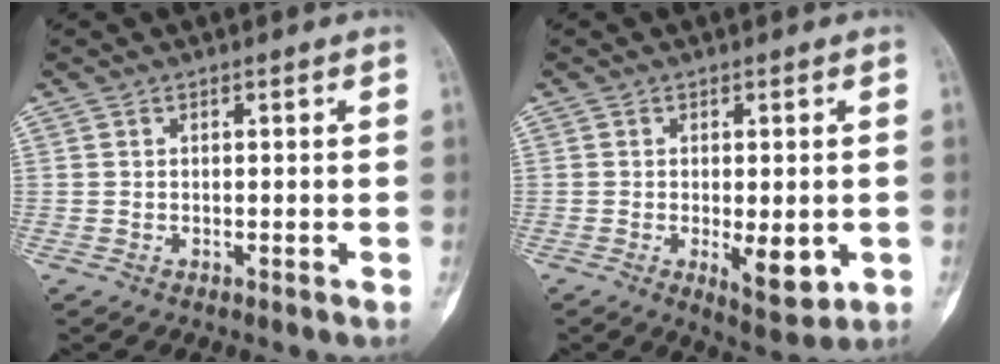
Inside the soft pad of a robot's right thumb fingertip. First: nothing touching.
{"total": 7.2, "force": [-1.5, 2.9, 6.4], "torque": [-0.084, -0.015, -0.013]}